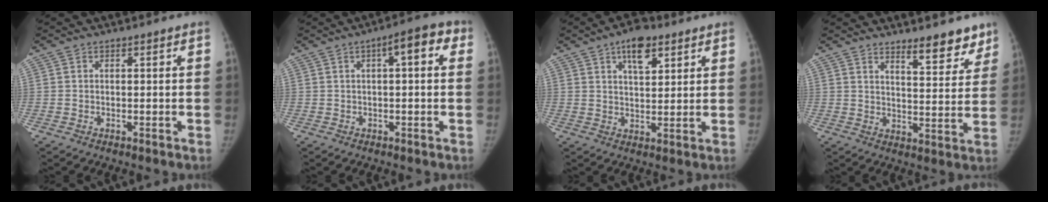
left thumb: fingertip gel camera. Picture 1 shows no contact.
{"total": 6.9, "force": [2.0, 2.3, 6.2], "torque": [-0.072, 0.019, 0.018]}
{"total": 7.7, "force": [4.3, 3.7, 5.2], "torque": [-0.053, -0.017, 0.067]}
{"total": 9.1, "force": [7.1, 3.0, 4.8], "torque": [-0.026, -0.051, 0.102]}